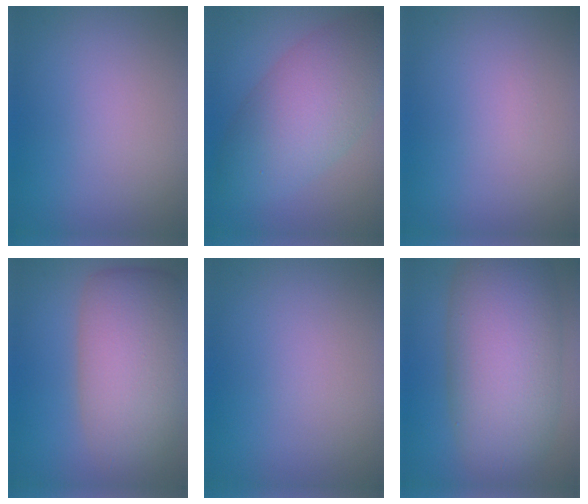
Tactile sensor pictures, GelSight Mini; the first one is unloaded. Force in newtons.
{"total": 7.9, "press": 7.9, "slide": 0.2}
{"total": 0.0}
{"total": 9.2, "press": 9.2, "slide": 0.7}
{"total": 0.0}
{"total": 11.6, "press": 11.5, "slide": 0.5}